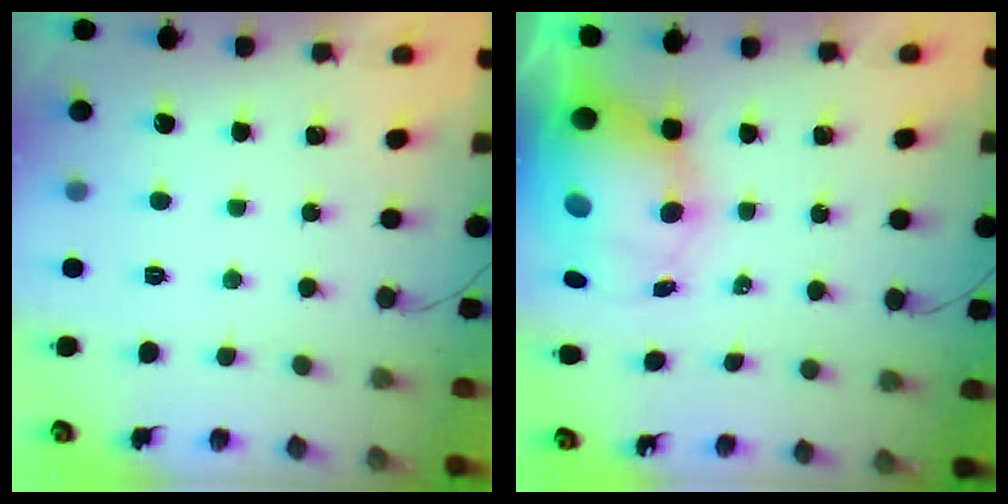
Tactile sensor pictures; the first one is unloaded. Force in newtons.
{"total": 11.8, "press": 11.3, "slide": 3.2}